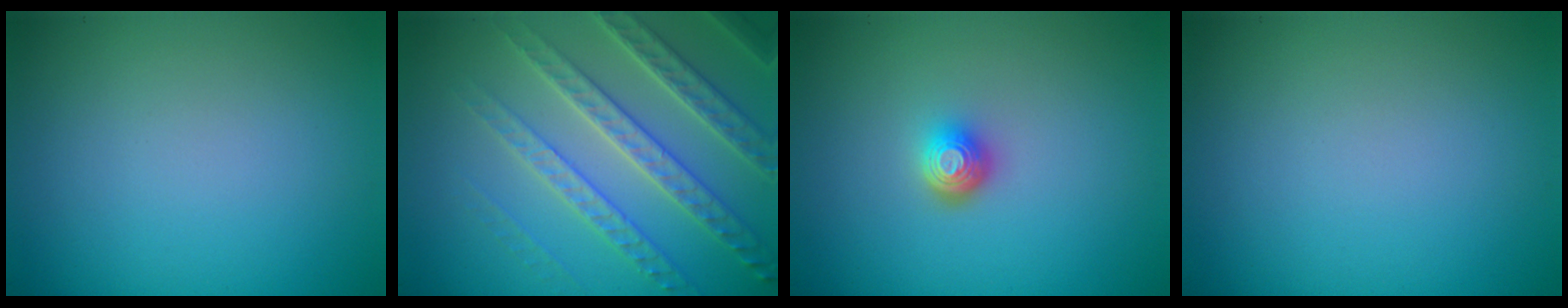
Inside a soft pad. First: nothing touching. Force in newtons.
{"total": 4.8, "press": 4.6, "slide": 1.3}
{"total": 1.9, "press": 1.4, "slide": 1.4}
{"total": 0.0}